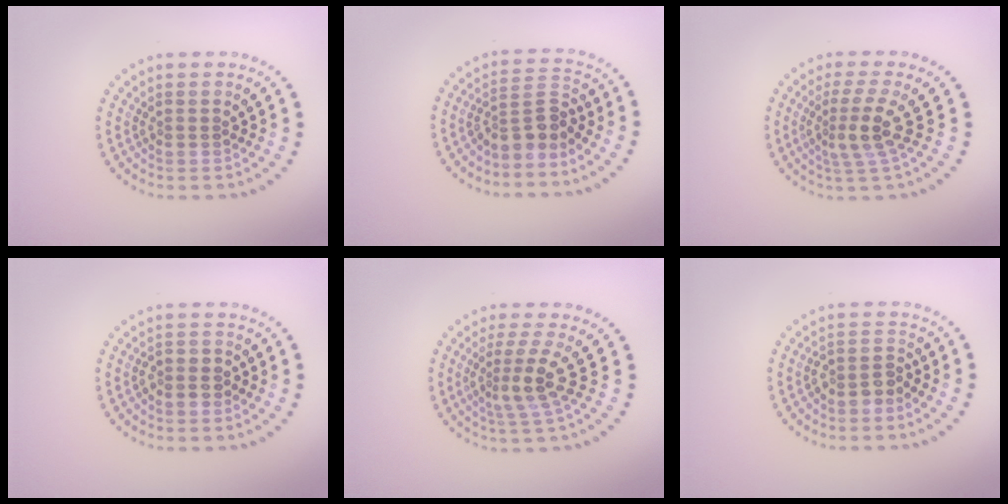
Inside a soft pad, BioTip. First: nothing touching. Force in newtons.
{"total": 3.3, "press": 2.7, "slide": 1.9}
{"total": 3.0, "press": 2.3, "slide": 1.9}
{"total": 1.7, "press": 1.6, "slide": 0.7}
{"total": 3.1, "press": 2.3, "slide": 2.1}
{"total": 2.0, "press": 1.7, "slide": 1.0}